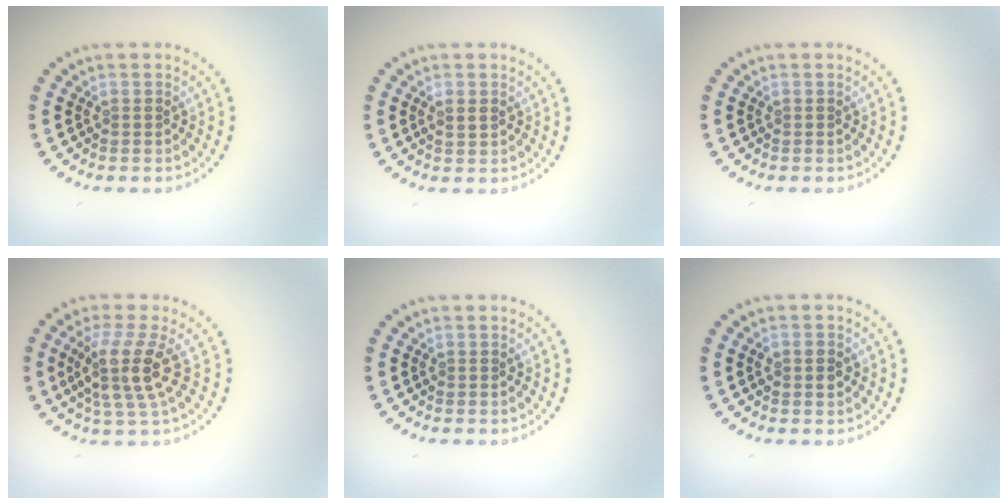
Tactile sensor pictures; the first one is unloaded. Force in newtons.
{"total": 0.7, "press": 0.7, "slide": 0.0}
{"total": 0.0}
{"total": 4.1, "press": 3.1, "slide": 2.6}
{"total": 0.0}
{"total": 1.4, "press": 1.4, "slide": 0.1}